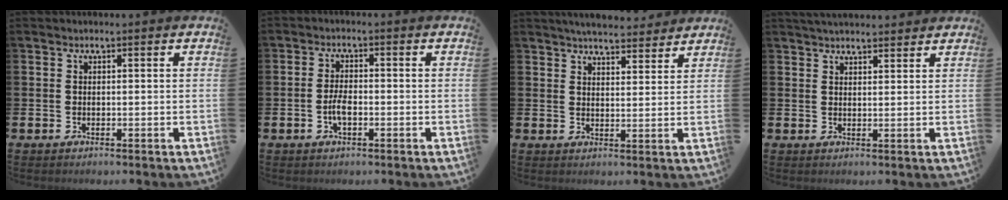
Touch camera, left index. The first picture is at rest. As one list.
[{"total": 2.8, "force": [-0.7, 1.2, 2.4], "torque": [-0.039, 0.001, -0.014]}, {"total": 5.1, "force": [5.0, 0.6, 0.7], "torque": [-0.017, -0.026, 0.088]}, {"total": 2.9, "force": [2.9, 0.5, 0.4], "torque": [-0.011, -0.010, 0.053]}]